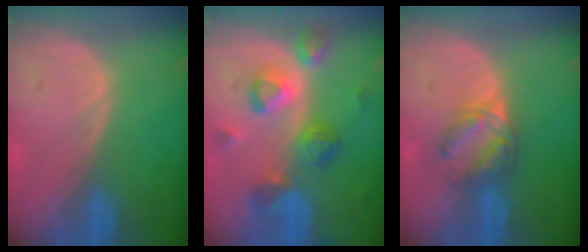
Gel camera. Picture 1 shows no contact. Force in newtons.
{"total": 8.7, "press": 8.0, "slide": 3.5}
{"total": 6.1, "press": 5.3, "slide": 3.0}